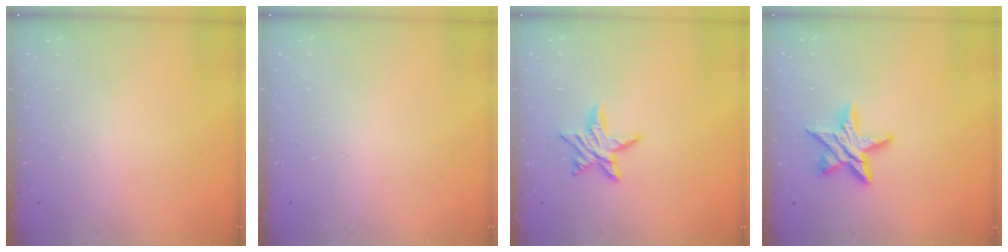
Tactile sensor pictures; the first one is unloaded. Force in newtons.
{"total": 0.0}
{"total": 9.3, "press": 9.2, "slide": 0.5}
{"total": 12.9, "press": 12.9, "slide": 0.7}